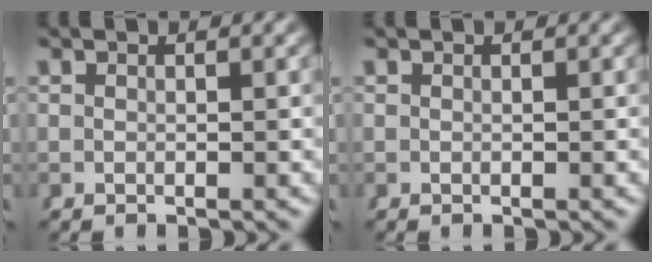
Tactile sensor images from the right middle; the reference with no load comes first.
{"total": 0.0}